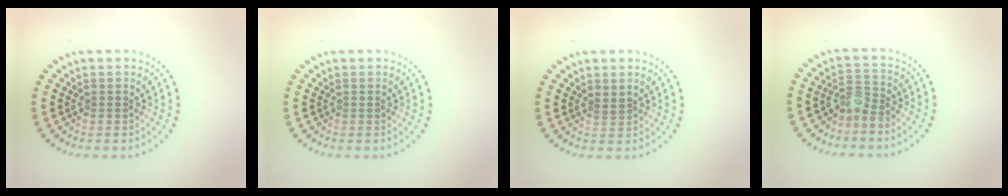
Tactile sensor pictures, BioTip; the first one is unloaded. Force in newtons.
{"total": 0.0}
{"total": 0.7, "press": 0.4, "slide": 0.6}
{"total": 2.1, "press": 1.6, "slide": 1.4}